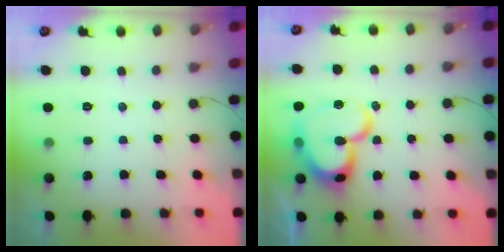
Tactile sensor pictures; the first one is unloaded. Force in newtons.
{"total": 21.3, "press": 21.1, "slide": 2.6}